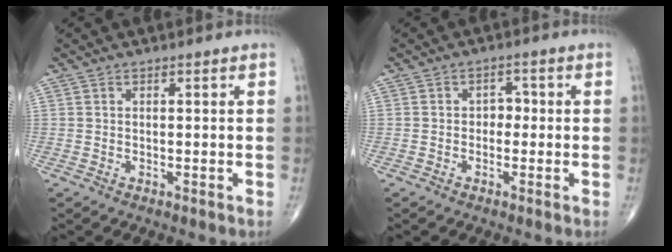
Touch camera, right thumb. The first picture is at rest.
{"total": 2.4, "force": [-0.3, 1.8, 1.5], "torque": [-0.001, 0.010, -0.014]}